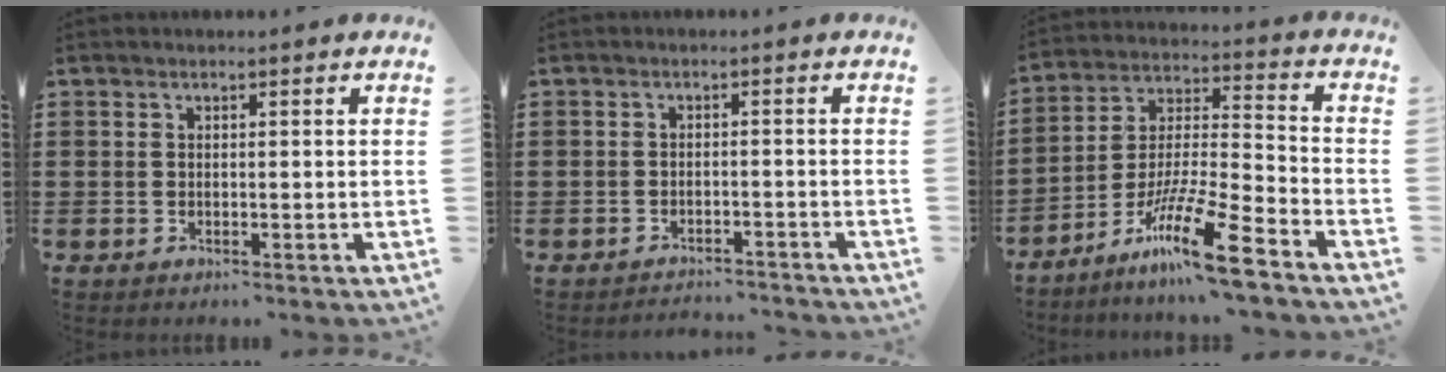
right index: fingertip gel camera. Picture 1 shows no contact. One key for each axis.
{"total": 2.3, "fx": -2.3, "fy": 0.2, "fz": -0.3, "tx": -0.003, "ty": 0.002, "tz": -0.051}
{"total": 14.0, "fx": -9.9, "fy": 0.9, "fz": 10.0, "tx": -0.189, "ty": 0.015, "tz": -0.186}